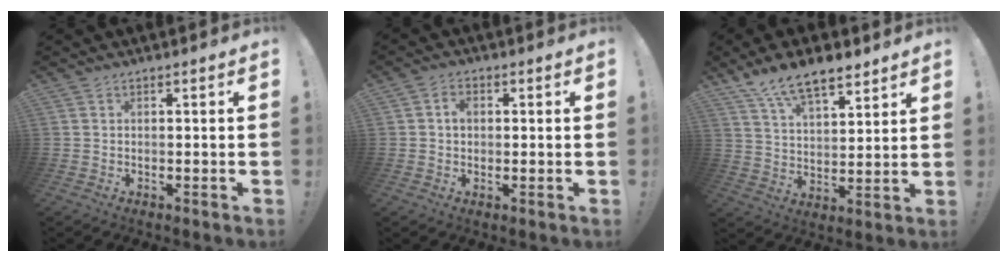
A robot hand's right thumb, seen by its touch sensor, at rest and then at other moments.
{"total": 3.1, "force": [0.3, 2.4, 1.9], "torque": [-0.014, -0.002, 0.000]}
{"total": 11.8, "force": [8.8, 4.7, 6.3], "torque": [-0.104, -0.051, 0.161]}